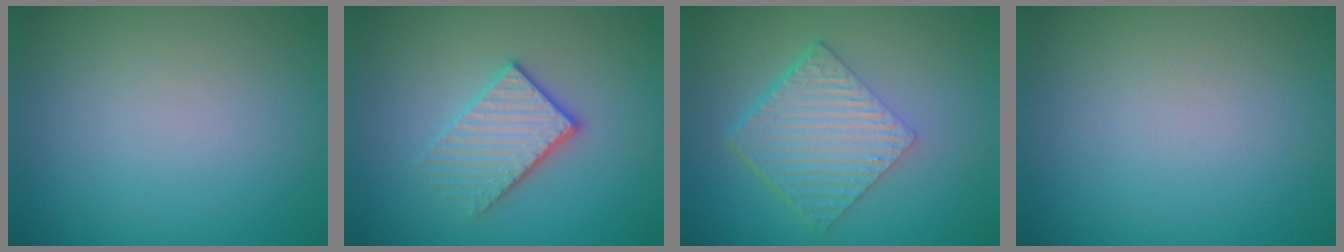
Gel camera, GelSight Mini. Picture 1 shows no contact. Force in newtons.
{"total": 3.2, "press": 3.0, "slide": 1.1}
{"total": 6.3, "press": 4.3, "slide": 4.6}
{"total": 0.0}